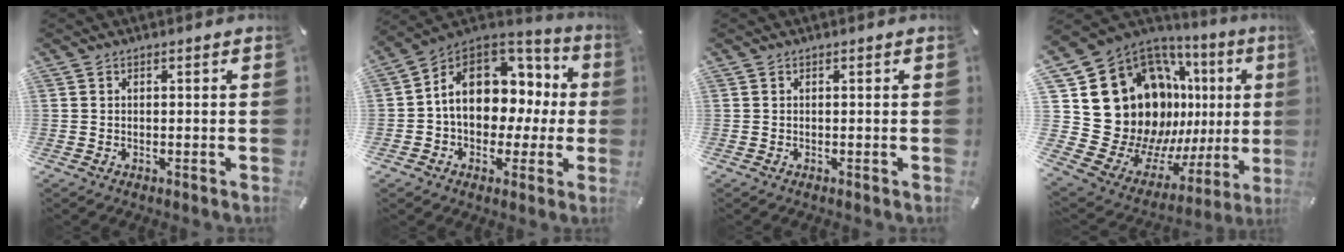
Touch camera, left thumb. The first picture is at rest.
{"total": 14.3, "force": [2.2, 11.0, 8.8], "torque": [-0.144, -0.009, 0.046]}
{"total": 0.0}
{"total": 28.5, "force": [5.8, 20.9, 18.6], "torque": [-0.269, -0.099, 0.177]}